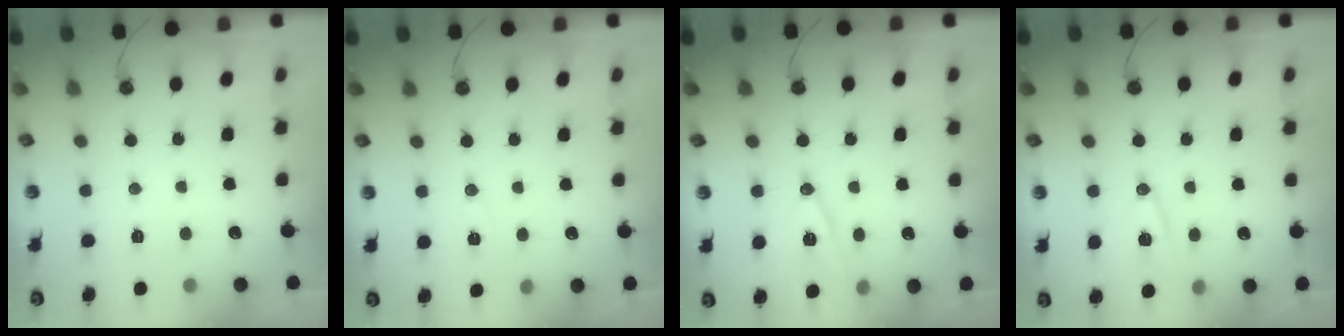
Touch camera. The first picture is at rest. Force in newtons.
{"total": 5.6, "press": 3.3, "slide": 4.6}
{"total": 10.7, "press": 10.1, "slide": 3.4}
{"total": 10.1, "press": 10.1, "slide": 0.8}